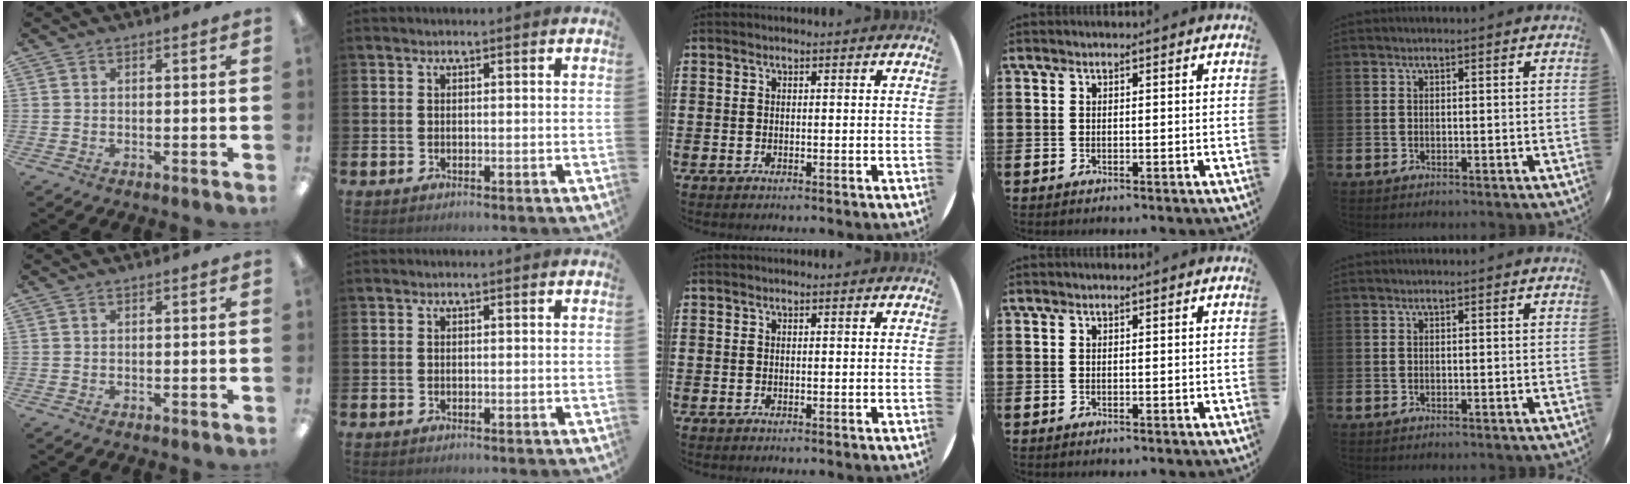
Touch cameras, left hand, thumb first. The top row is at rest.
{}